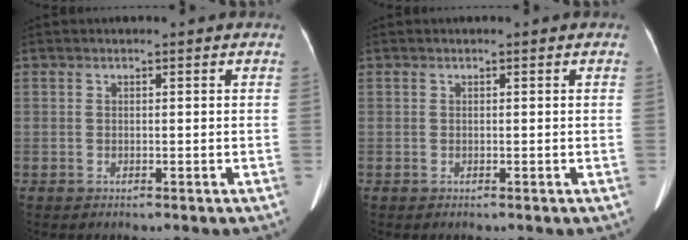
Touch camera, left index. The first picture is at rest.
{"total": 0.0}